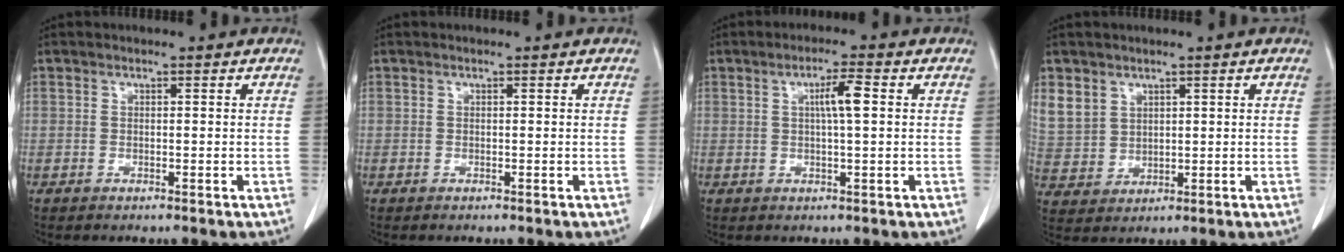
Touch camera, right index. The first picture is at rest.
{"total": 0.0}
{"total": 4.1, "force": [0.9, 0.1, 4.0], "torque": [-0.069, 0.003, 0.012]}
{"total": 9.3, "force": [4.7, 7.6, 2.6], "torque": [-0.081, 0.013, 0.115]}